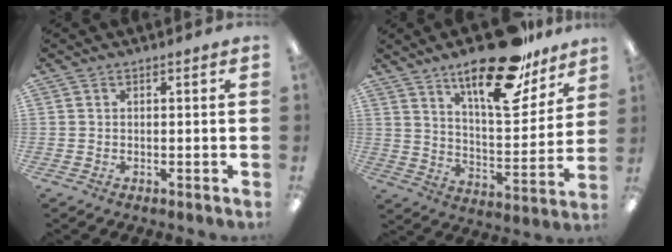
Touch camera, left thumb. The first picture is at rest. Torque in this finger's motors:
{"motor_torque": [0.35, 0.32, 1.00, -1.78, 0.10]}